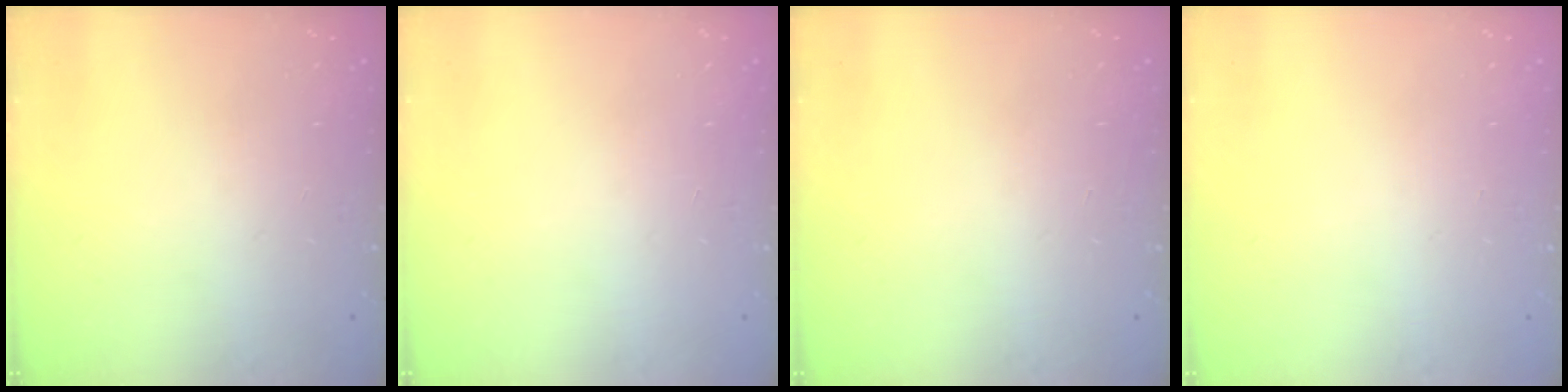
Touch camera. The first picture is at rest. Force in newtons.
{"total": 0.0}
{"total": 0.0}
{"total": 0.0}